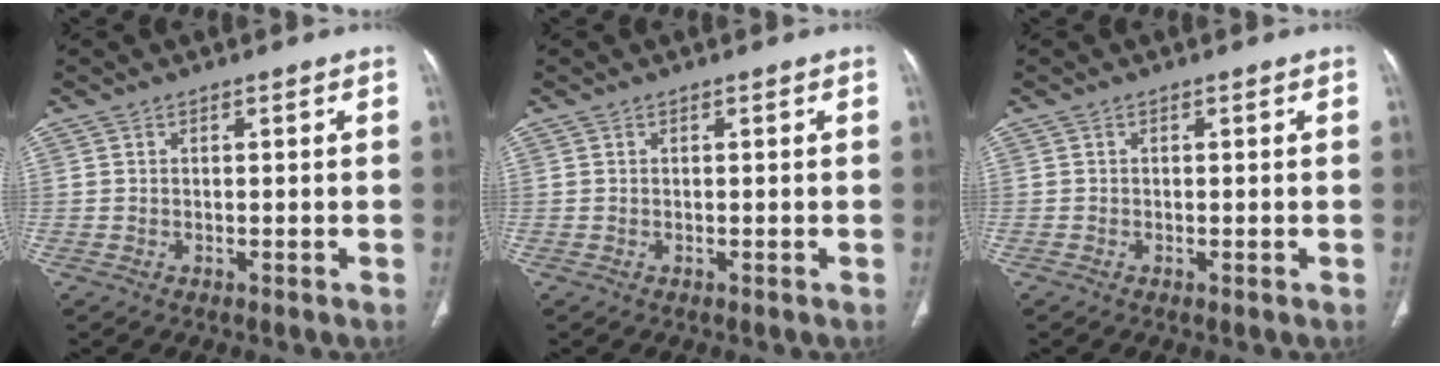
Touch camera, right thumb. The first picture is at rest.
{"total": 0.0}
{"total": 0.0}